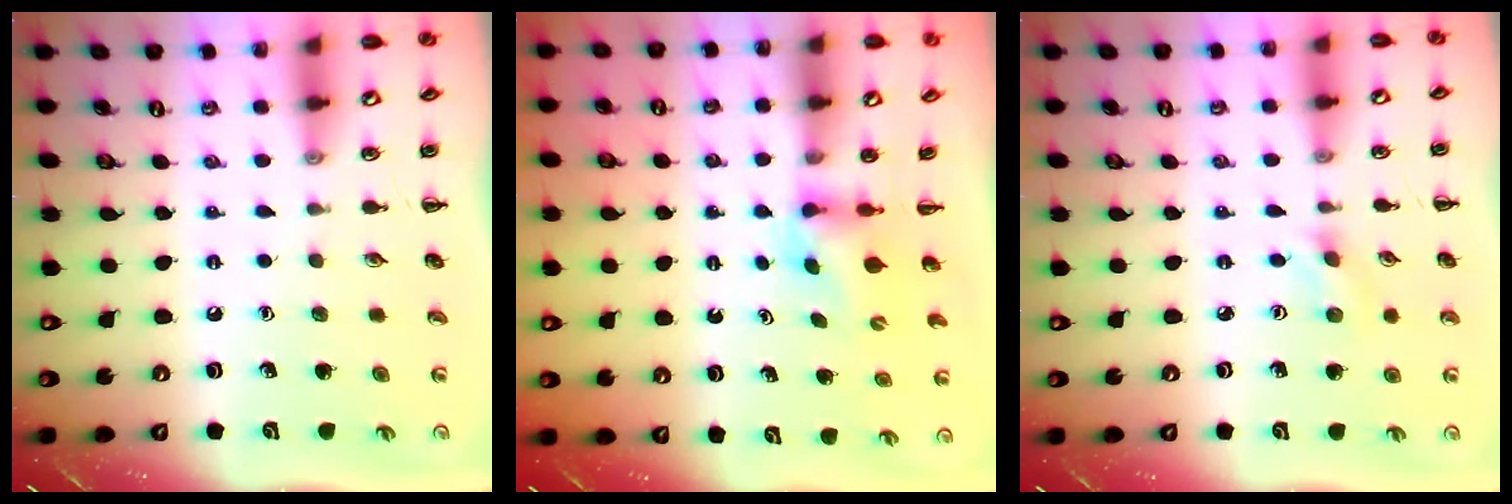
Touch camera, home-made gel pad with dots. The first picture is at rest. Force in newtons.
{"total": 2.9, "press": 2.6, "slide": 1.2}
{"total": 1.4, "press": 1.3, "slide": 0.4}